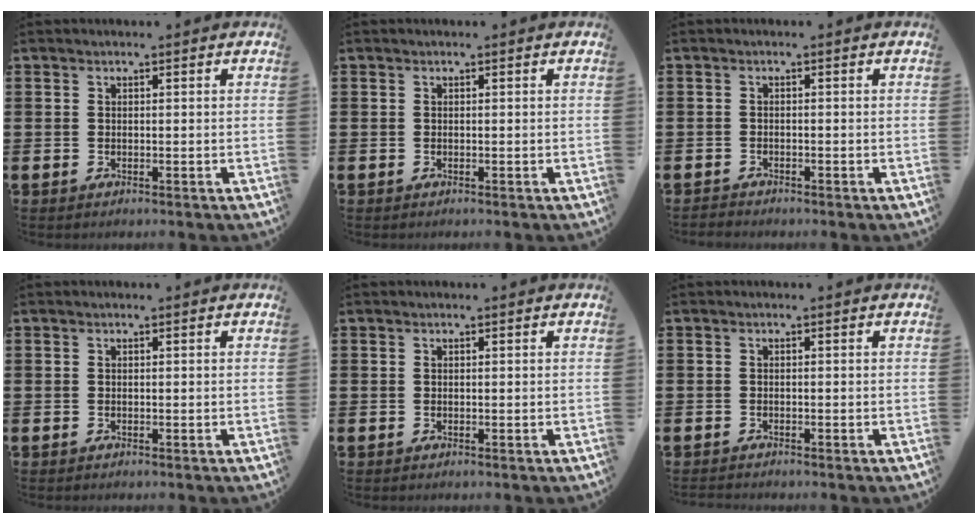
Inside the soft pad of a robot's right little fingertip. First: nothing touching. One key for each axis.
{"total": 0.0}
{"total": 0.8, "fx": -0.8, "fy": 0.1, "fz": 0.0, "tx": -0.002, "ty": 0.000, "tz": -0.017}
{"total": 0.0}
{"total": 0.0}
{"total": 0.5, "fx": -0.5, "fy": 0.0, "fz": 0.0, "tx": -0.001, "ty": -0.002, "tz": -0.011}